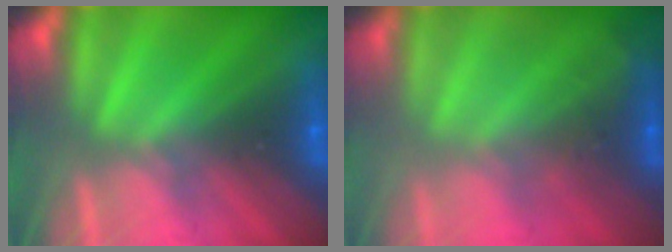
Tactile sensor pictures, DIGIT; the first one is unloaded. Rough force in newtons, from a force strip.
{"total": 2.2}